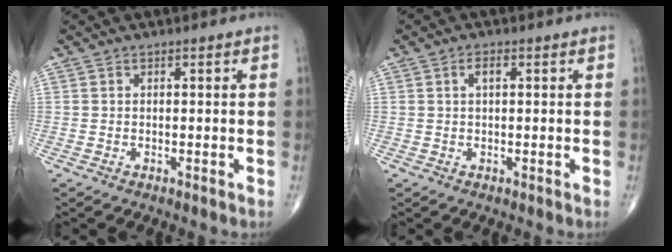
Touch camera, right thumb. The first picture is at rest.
{"total": 2.0, "force": [0.6, 0.9, 1.7], "torque": [-0.031, 0.005, 0.012]}